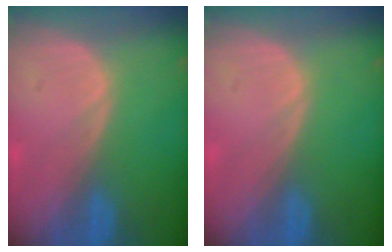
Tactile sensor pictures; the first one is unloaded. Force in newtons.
{"total": 0.0}